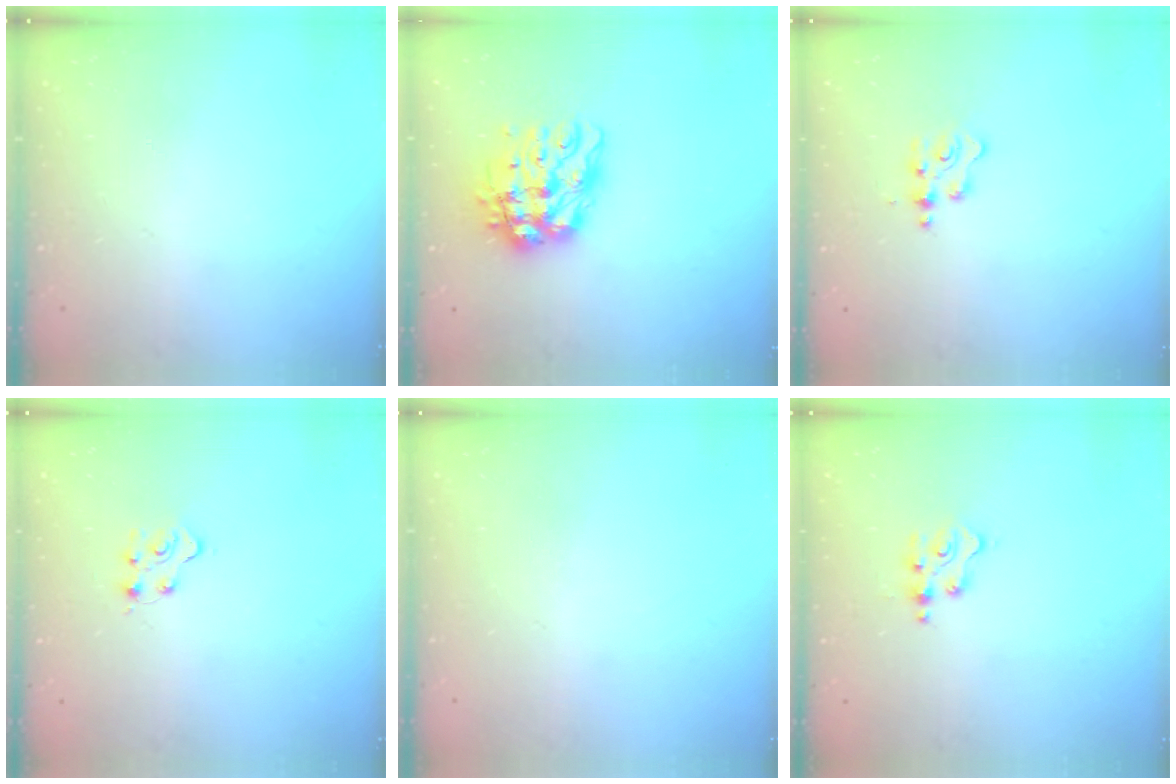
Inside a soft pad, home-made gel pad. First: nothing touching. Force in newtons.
{"total": 12.8, "press": 12.8, "slide": 1.4}
{"total": 2.4, "press": 2.4, "slide": 0.3}
{"total": 4.4, "press": 4.4, "slide": 0.6}
{"total": 0.8, "press": 0.7, "slide": 0.3}
{"total": 3.8, "press": 3.8, "slide": 0.5}